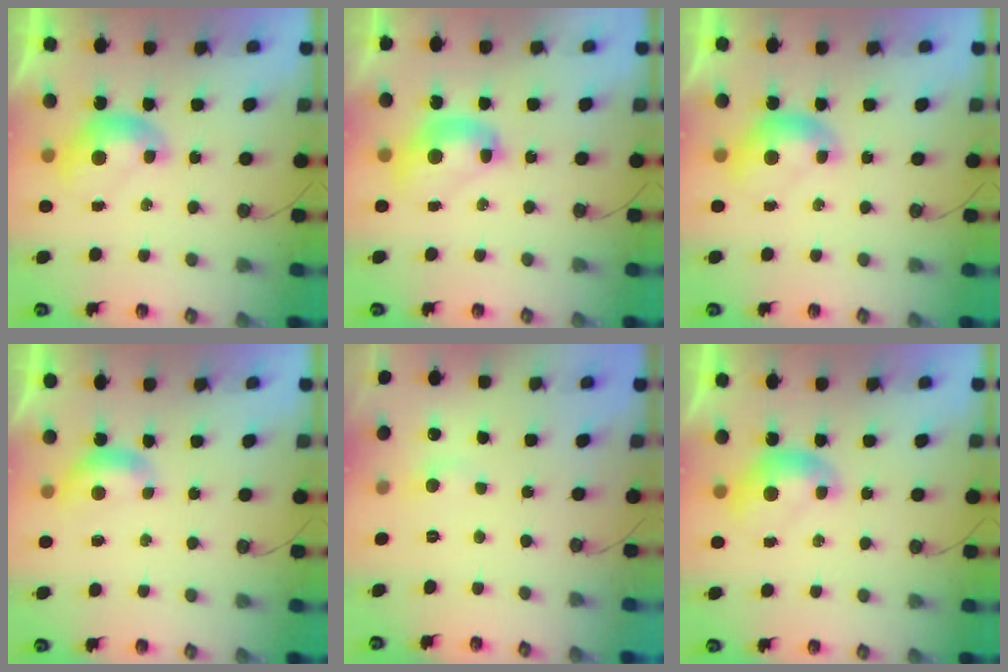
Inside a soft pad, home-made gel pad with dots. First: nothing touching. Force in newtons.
{"total": 2.6, "press": 2.6, "slide": 0.2}
{"total": 0.0}
{"total": 2.2, "press": 2.2, "slide": 0.4}
{"total": 1.1, "press": 0.8, "slide": 0.8}
{"total": 0.0}